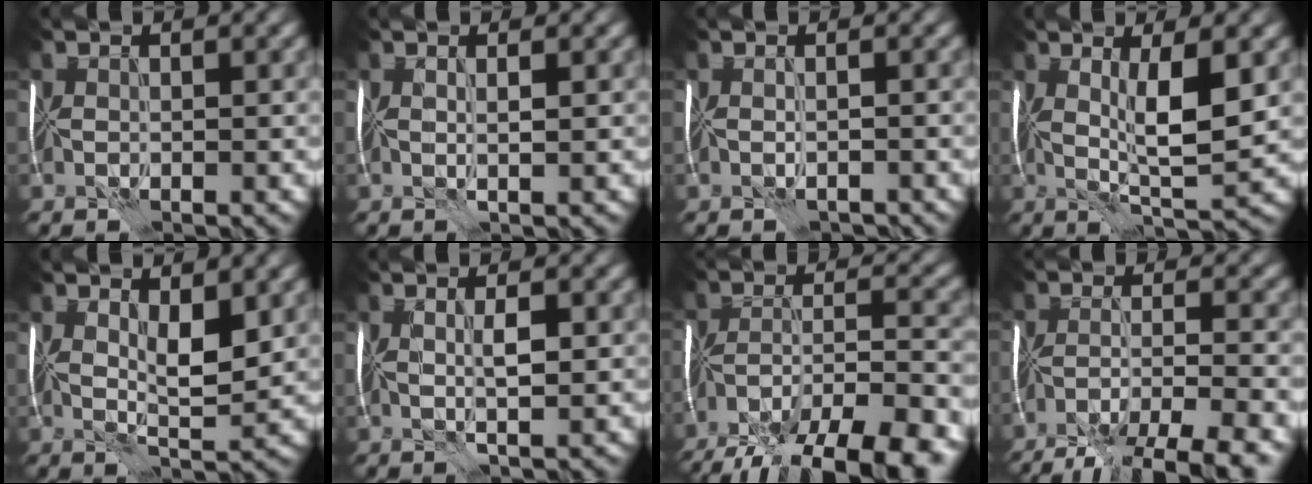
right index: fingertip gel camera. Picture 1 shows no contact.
{"total": 1.2, "force": [0.4, 0.0, 1.1], "torque": [-0.015, 0.000, 0.007]}
{"total": 1.3, "force": [-1.0, 0.3, 0.7], "torque": [-0.013, -0.008, -0.013]}
{"total": 5.9, "force": [0.9, 1.3, 5.6], "torque": [-0.101, -0.007, 0.018]}
{"total": 3.4, "force": [1.2, 1.0, 3.0], "torque": [-0.057, -0.004, 0.023]}
{"total": 2.0, "force": [0.4, 0.1, 2.0], "torque": [-0.039, 0.003, 0.008]}
{"total": 14.9, "force": [-11.4, 4.8, 8.2], "torque": [-0.138, -0.016, -0.157]}
{"total": 9.1, "force": [-7.0, 1.9, 5.5], "torque": [-0.088, -0.016, -0.105]}